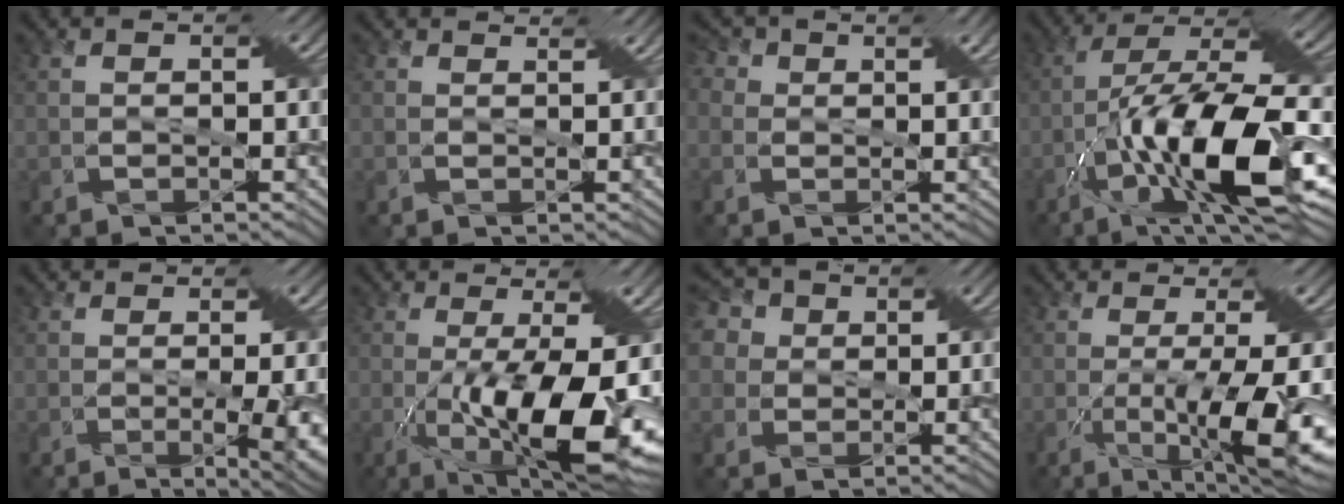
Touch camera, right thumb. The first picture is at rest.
{"total": 1.3, "force": [1.2, 0.1, 0.5], "torque": [-0.011, 0.002, 0.015]}
{"total": 4.4, "force": [1.9, 3.2, 2.2], "torque": [-0.050, 0.019, -0.001]}
{"total": 15.9, "force": [-4.9, 4.8, 14.3], "torque": [-0.271, -0.006, -0.086]}
{"total": 6.1, "force": [-0.6, 2.0, 5.7], "torque": [-0.075, -0.012, 0.009]}
{"total": 13.0, "force": [-2.9, 3.1, 12.2], "torque": [-0.214, -0.019, -0.036]}
{"total": 10.2, "force": [5.1, 7.5, 4.7], "torque": [-0.155, 0.030, 0.080]}
{"total": 11.3, "force": [-2.8, 2.0, 10.7], "torque": [-0.165, -0.013, -0.030]}